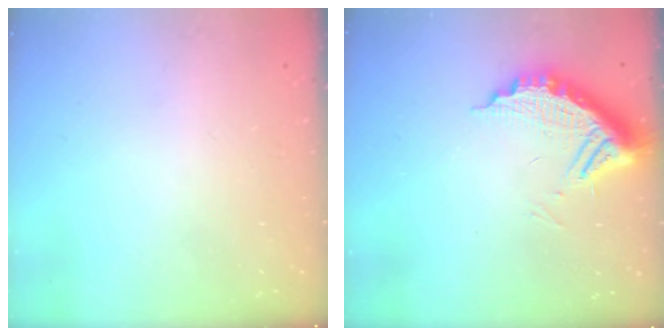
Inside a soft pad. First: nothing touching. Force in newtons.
{"total": 11.7, "press": 11.7, "slide": 1.0}